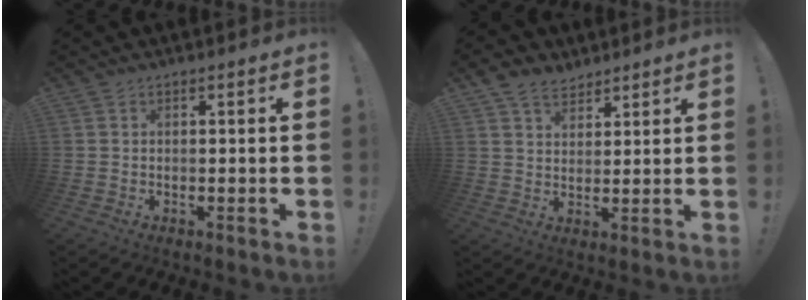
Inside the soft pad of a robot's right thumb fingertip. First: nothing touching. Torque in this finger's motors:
{"motor_torque": [0.10, 0.26, 1.02, 0.93, 0.03]}